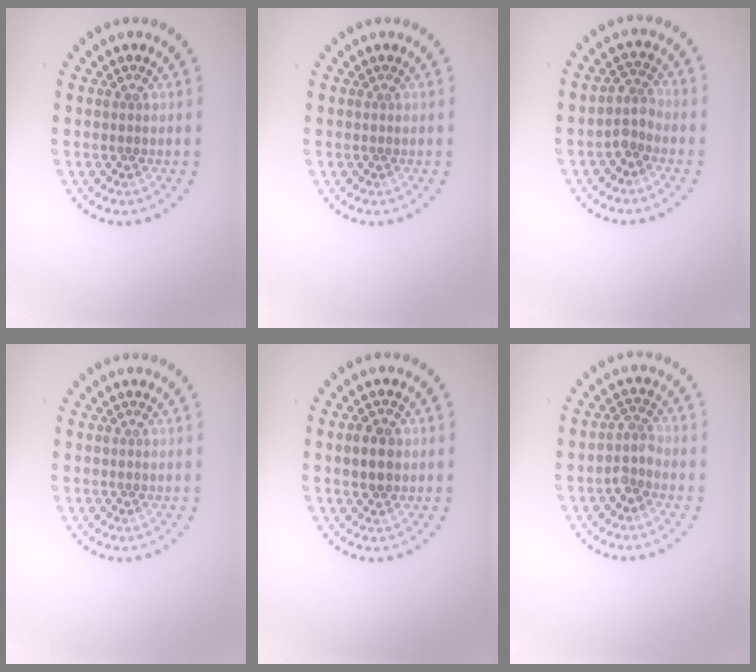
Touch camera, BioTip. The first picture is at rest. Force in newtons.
{"total": 0.0}
{"total": 2.0, "press": 1.5, "slide": 1.2}
{"total": 0.0}
{"total": 2.5, "press": 2.4, "slide": 0.4}
{"total": 1.8, "press": 1.3, "slide": 1.3}